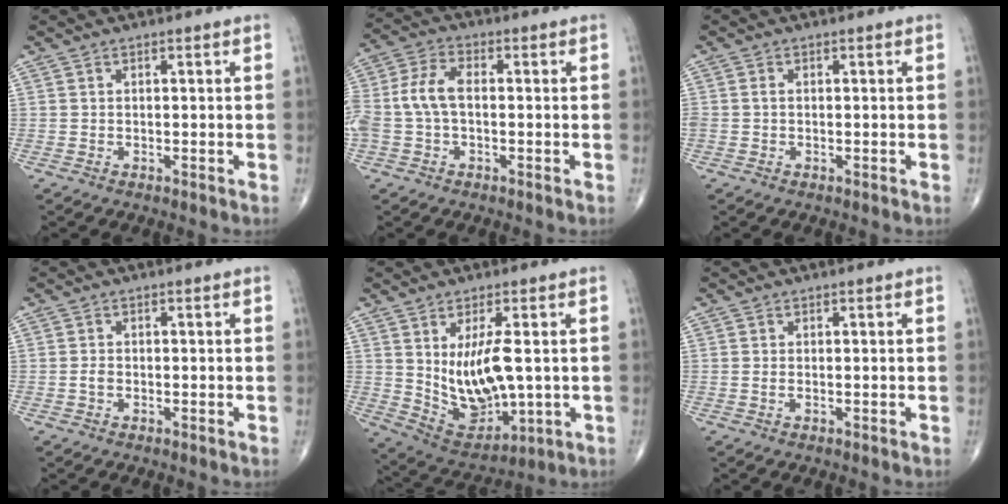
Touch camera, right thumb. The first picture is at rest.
{"total": 8.9, "force": [-0.6, 5.2, 7.1], "torque": [-0.167, 0.027, -0.016]}
{"total": 0.8, "force": [-0.1, 0.6, 0.6], "torque": [-0.012, 0.000, -0.002]}
{"total": 1.1, "force": [-0.4, 0.7, 0.8], "torque": [-0.014, 0.002, -0.007]}
{"total": 12.5, "force": [1.1, 5.7, 11.1], "torque": [-0.181, -0.018, 0.043]}
{"total": 0.5, "force": [-0.1, 0.2, 0.5], "torque": [-0.013, -0.002, -0.001]}